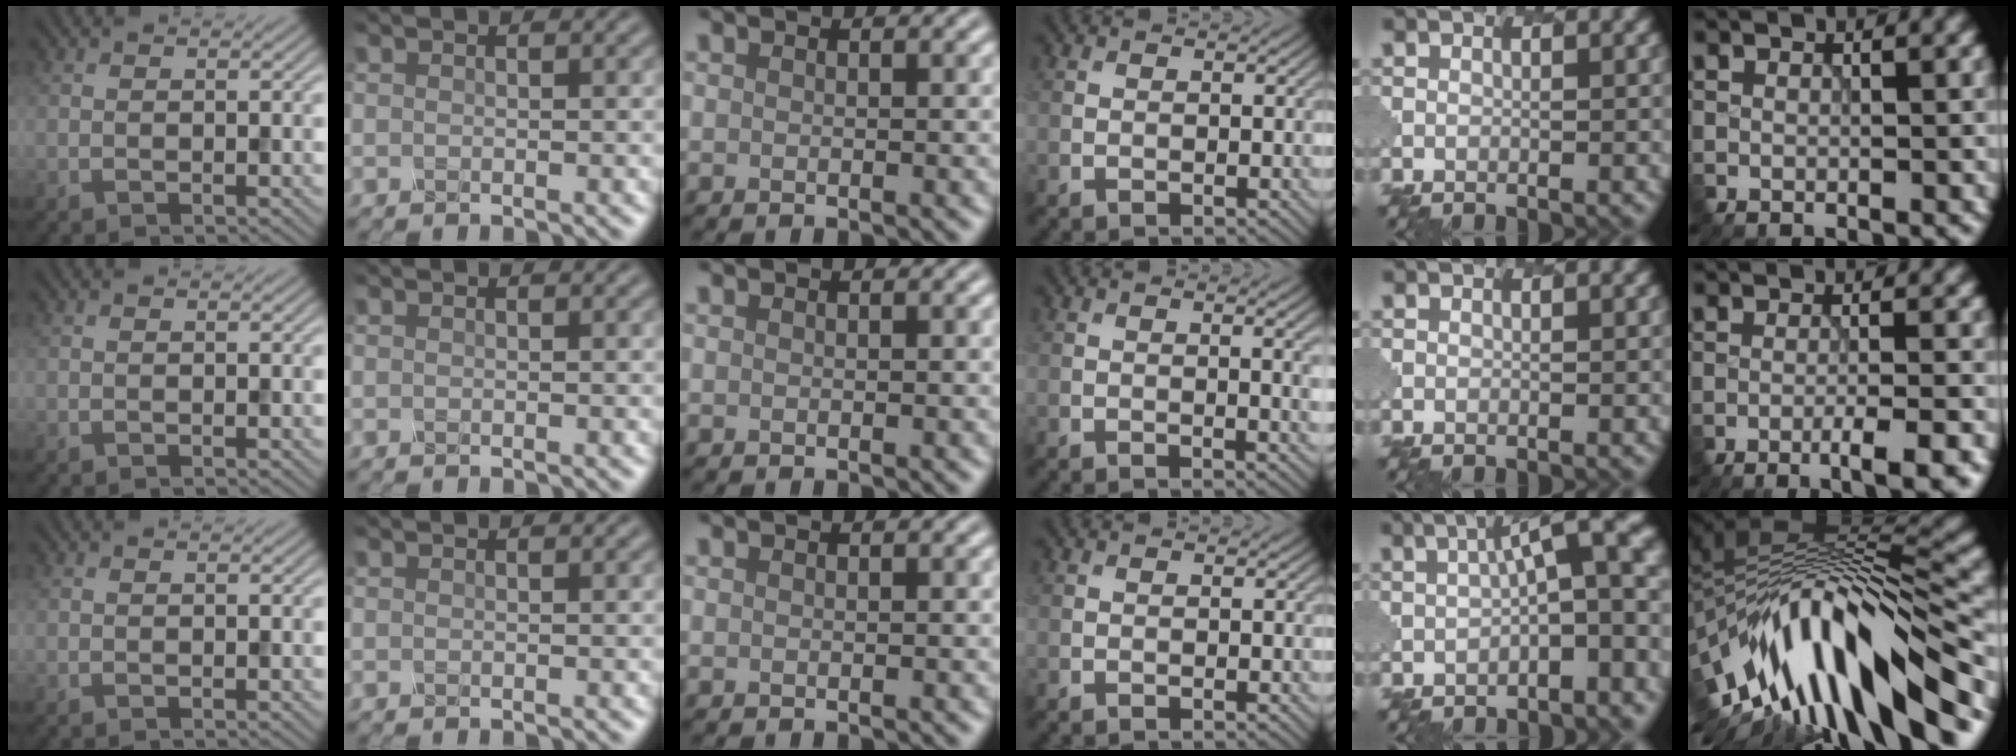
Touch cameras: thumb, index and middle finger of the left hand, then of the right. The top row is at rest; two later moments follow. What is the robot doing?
{"motion": "dispense", "object": "dispenser bottle"}